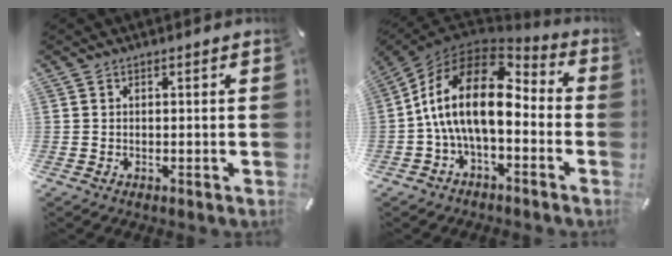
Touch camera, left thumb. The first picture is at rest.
{"total": 18.4, "force": [0.7, 10.2, 15.3], "torque": [-0.312, -0.002, 0.009]}